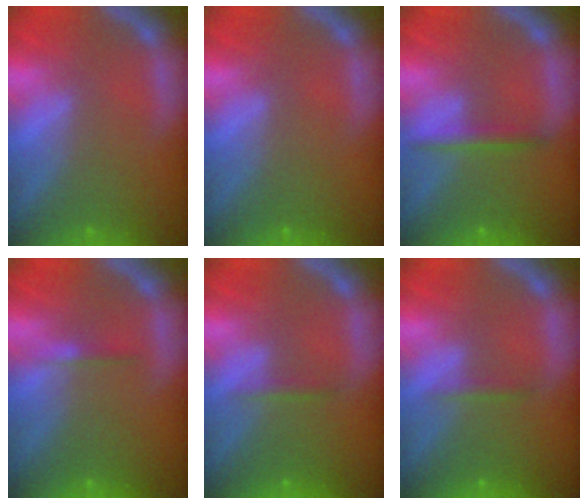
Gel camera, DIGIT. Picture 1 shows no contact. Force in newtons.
{"total": 0.0}
{"total": 1.9}
{"total": 0.9}
{"total": 0.9}
{"total": 0.9}